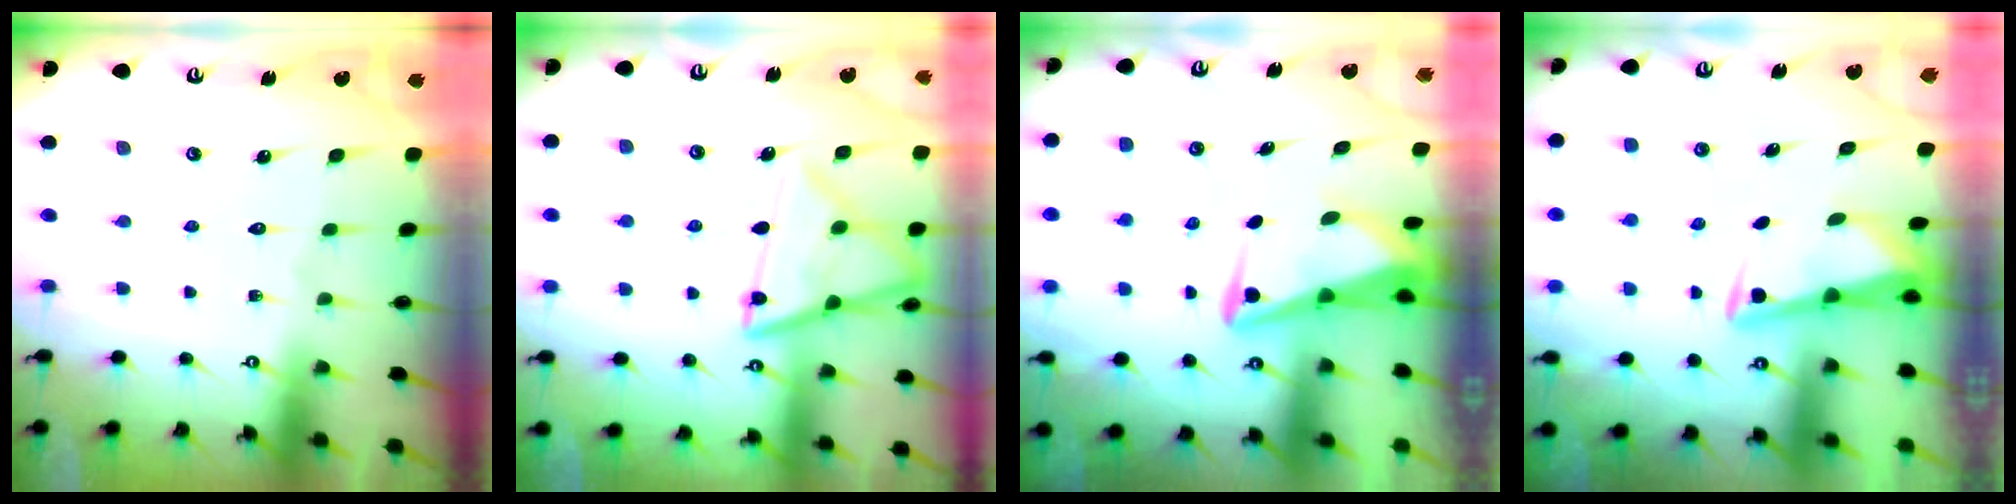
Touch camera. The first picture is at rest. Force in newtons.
{"total": 14.2, "press": 14.1, "slide": 1.4}
{"total": 4.1, "press": 3.9, "slide": 1.3}
{"total": 3.2, "press": 3.2, "slide": 0.3}